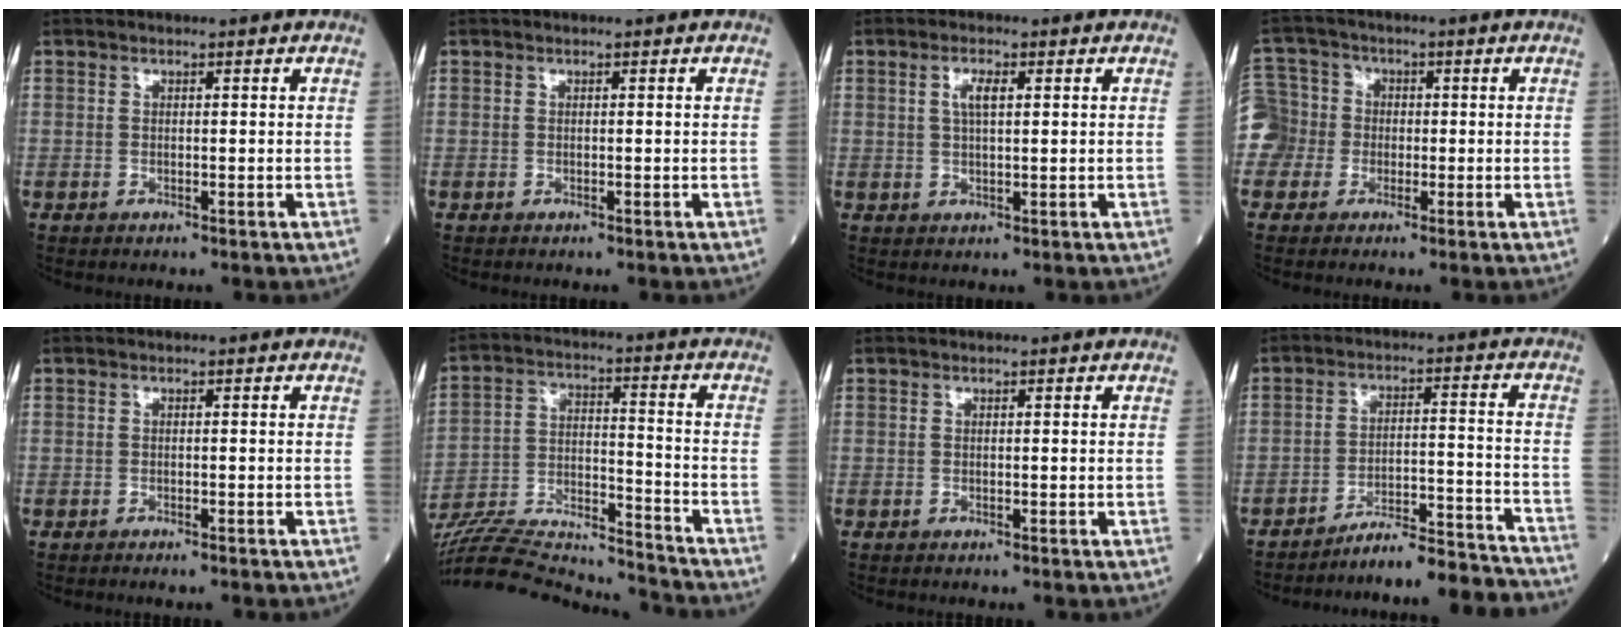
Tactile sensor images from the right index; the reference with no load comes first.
{"total": 0.0}
{"total": 2.8, "force": [0.9, 0.7, 2.5], "torque": [-0.055, 0.003, 0.020]}
{"total": 7.7, "force": [-1.9, 7.5, 0.5], "torque": [-0.028, 0.034, -0.035]}
{"total": 1.4, "force": [-1.2, 0.1, 0.7], "torque": [-0.013, -0.003, -0.013]}
{"total": 21.8, "force": [-20.9, 1.6, 6.1], "torque": [-0.146, -0.004, -0.337]}
{"total": 0.0}
{"total": 13.8, "force": [-13.6, -0.2, 2.5], "torque": [-0.017, 0.027, -0.192]}